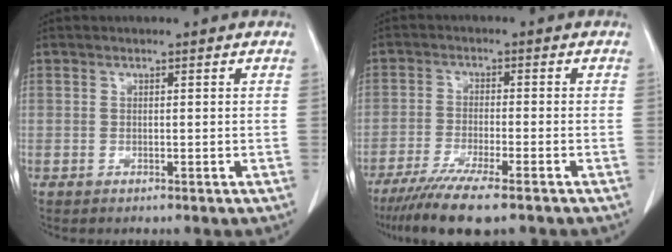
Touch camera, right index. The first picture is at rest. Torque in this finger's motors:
{"motor_torque": [1.02, -0.99, 0.50, 0.16]}